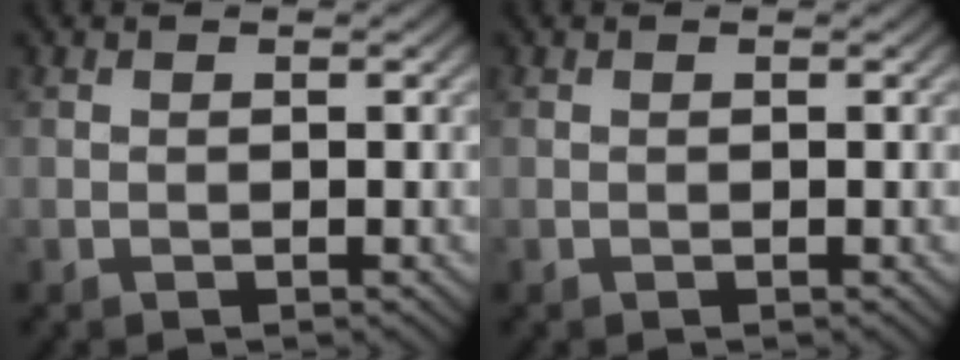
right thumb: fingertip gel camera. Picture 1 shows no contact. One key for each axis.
{"total": 0.0}